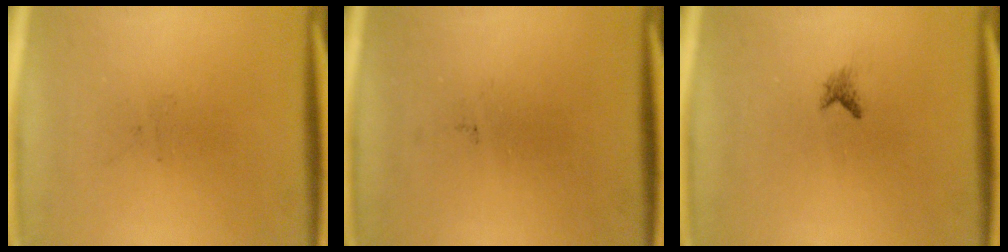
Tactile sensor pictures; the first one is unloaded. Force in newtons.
{"total": 0.0}
{"total": 0.8}